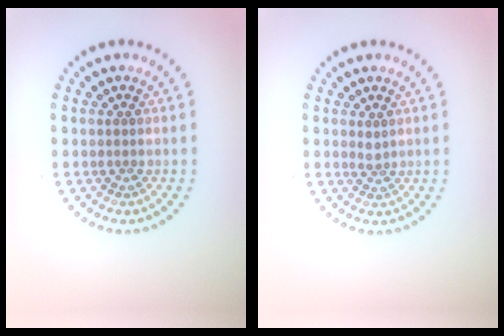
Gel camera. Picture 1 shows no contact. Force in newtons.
{"total": 1.0, "press": 0.7, "slide": 0.7}